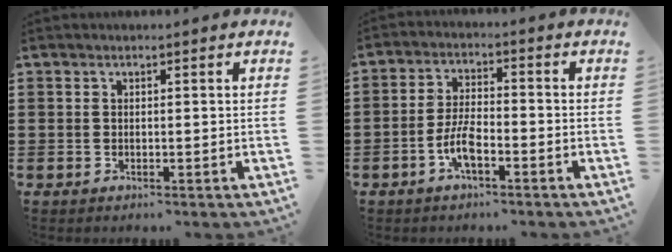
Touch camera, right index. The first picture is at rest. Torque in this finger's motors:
{"motor_torque": [2.14, 0.00, 0.65, 0.02]}